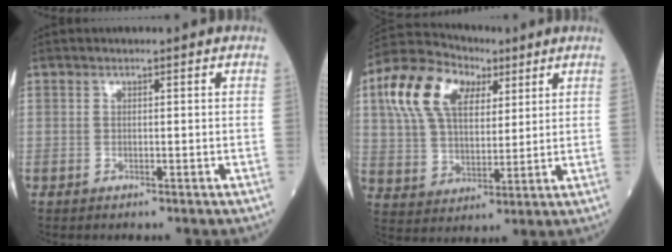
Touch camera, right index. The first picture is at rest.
{"total": 14.7, "force": [6.2, 8.6, 10.2], "torque": [-0.220, 0.044, 0.114]}